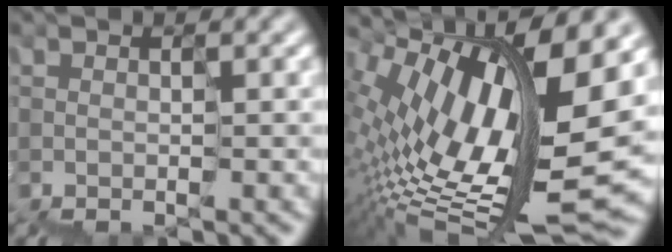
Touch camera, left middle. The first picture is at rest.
{"total": 12.6, "force": [4.1, 4.4, 11.1], "torque": [-0.212, 0.016, 0.076]}